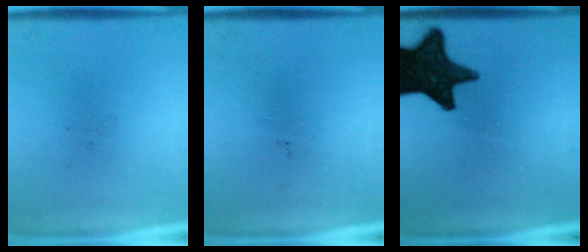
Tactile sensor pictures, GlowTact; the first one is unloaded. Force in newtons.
{"total": 0.0}
{"total": 16.1}